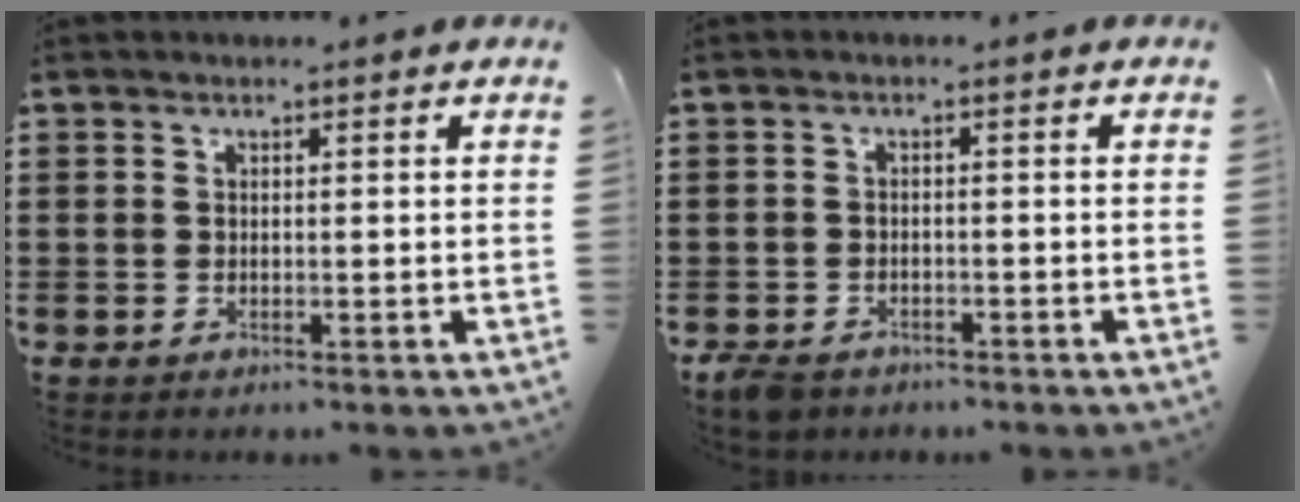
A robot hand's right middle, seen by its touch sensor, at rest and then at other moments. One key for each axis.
{"total": 2.1, "fx": -1.8, "fy": 0.9, "fz": 0.4, "tx": -0.019, "ty": 0.001, "tz": -0.041}